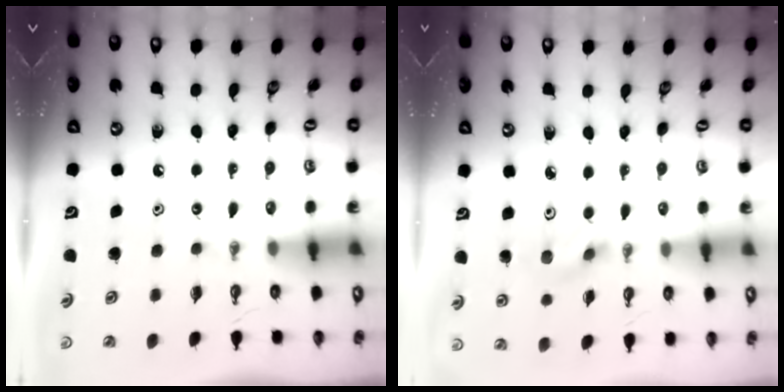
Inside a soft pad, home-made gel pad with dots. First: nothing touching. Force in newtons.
{"total": 3.9, "press": 3.8, "slide": 0.8}